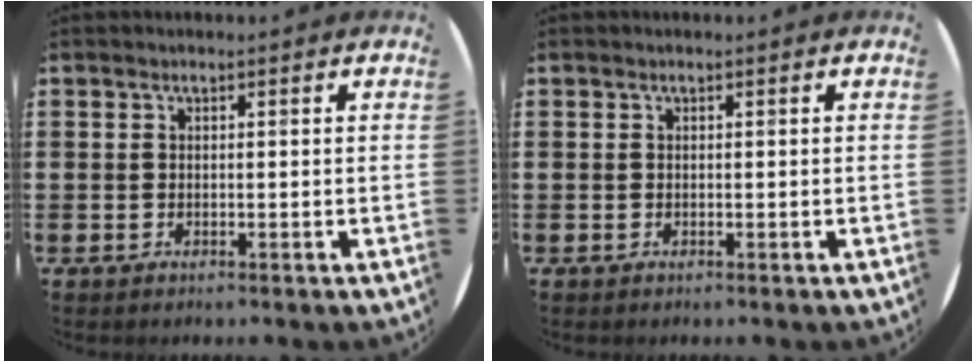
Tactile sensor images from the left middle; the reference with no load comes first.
{"total": 0.0}